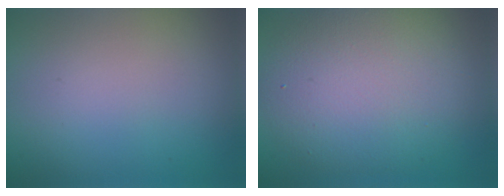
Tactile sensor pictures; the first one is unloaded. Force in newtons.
{"total": 8.1, "press": 8.1, "slide": 0.3}